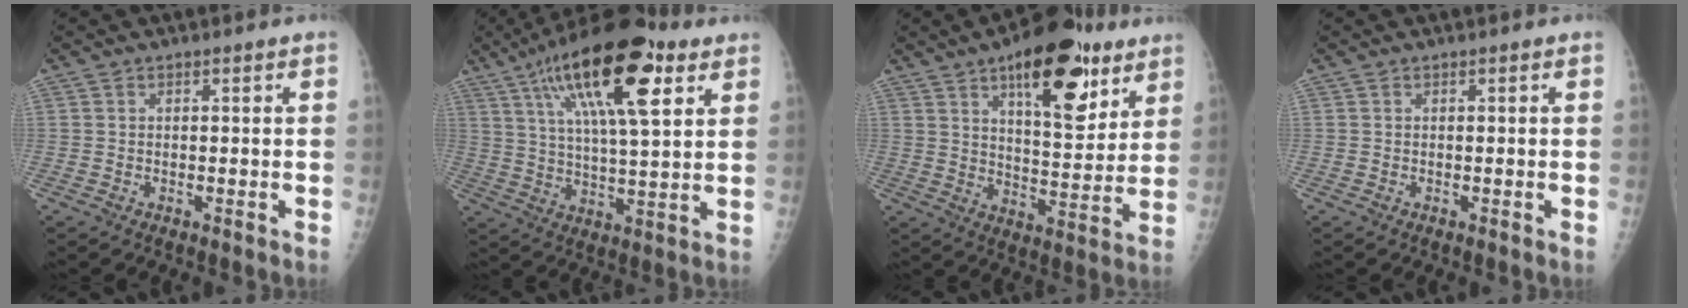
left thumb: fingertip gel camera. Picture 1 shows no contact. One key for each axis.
{"total": 20.9, "fx": 10.0, "fy": 6.8, "fz": 17.1, "tx": -0.271, "ty": -0.015, "tz": 0.164}
{"total": 19.2, "fx": 10.4, "fy": 8.0, "fz": 14.1, "tx": -0.160, "ty": -0.046, "tz": 0.154}
{"total": 0.0}